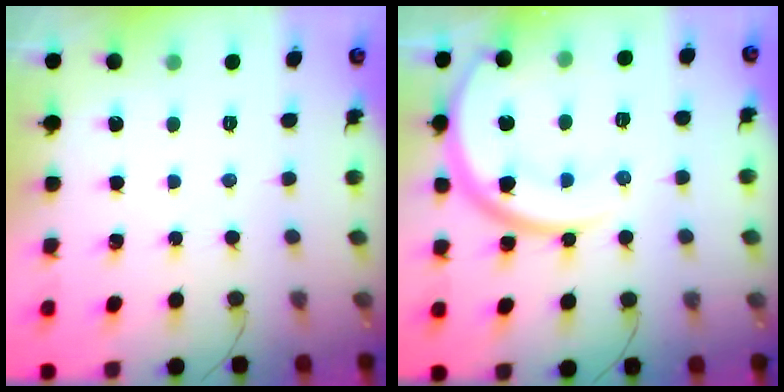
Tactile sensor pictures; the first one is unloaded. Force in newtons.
{"total": 14.8, "press": 14.7, "slide": 1.2}